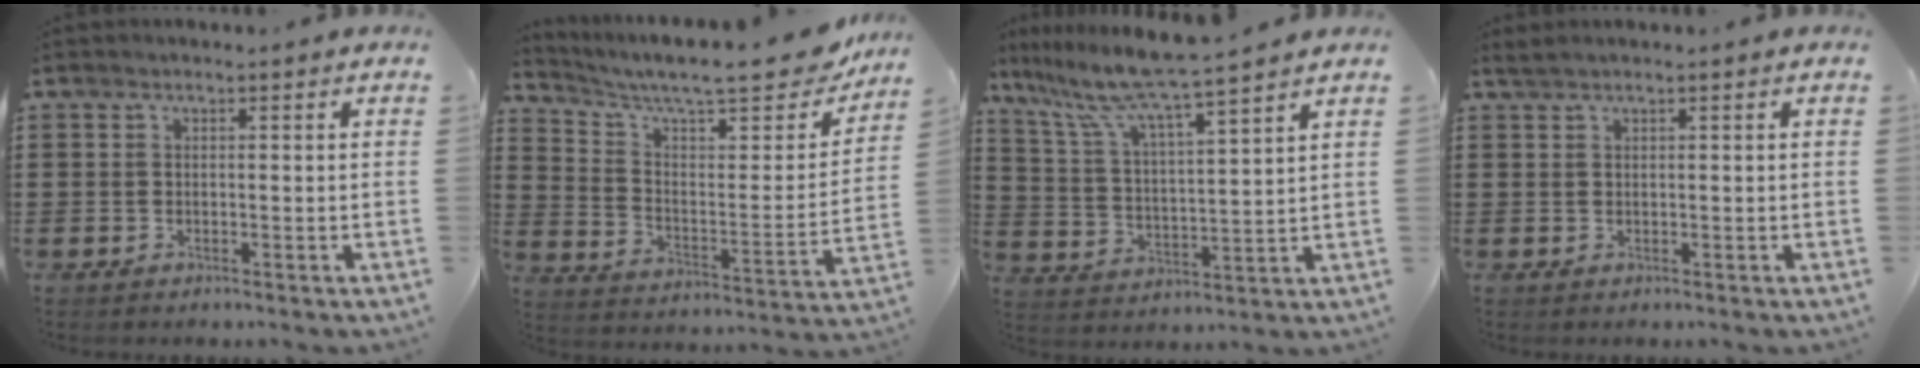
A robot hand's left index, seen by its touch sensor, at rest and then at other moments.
{"total": 9.9, "force": [8.2, 1.6, 5.3], "torque": [-0.119, -0.054, 0.136]}
{"total": 7.9, "force": [7.1, -0.8, 3.3], "torque": [-0.096, -0.048, 0.117]}
{"total": 0.8, "force": [0.5, 0.0, 0.6], "torque": [-0.013, -0.001, 0.011]}